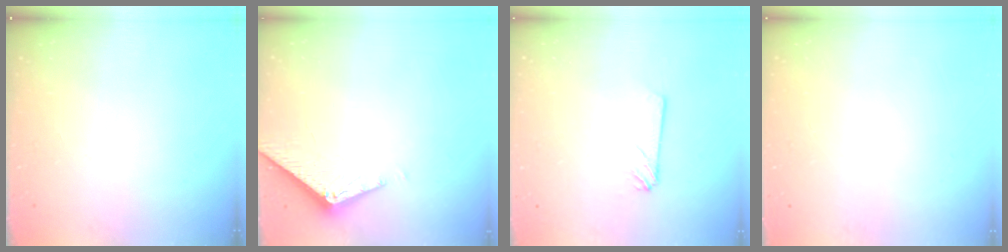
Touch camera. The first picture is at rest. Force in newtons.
{"total": 4.0, "press": 4.0, "slide": 0.1}
{"total": 2.4, "press": 2.4, "slide": 0.3}
{"total": 0.0}